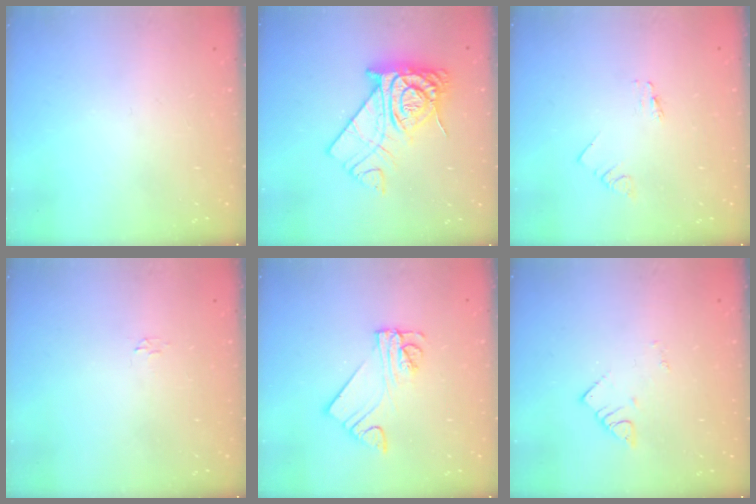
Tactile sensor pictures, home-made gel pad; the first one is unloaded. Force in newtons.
{"total": 16.1, "press": 16.0, "slide": 2.0}
{"total": 0.0}
{"total": 1.9, "press": 1.9, "slide": 0.3}
{"total": 7.0, "press": 7.0, "slide": 0.7}
{"total": 2.1, "press": 2.1, "slide": 0.3}